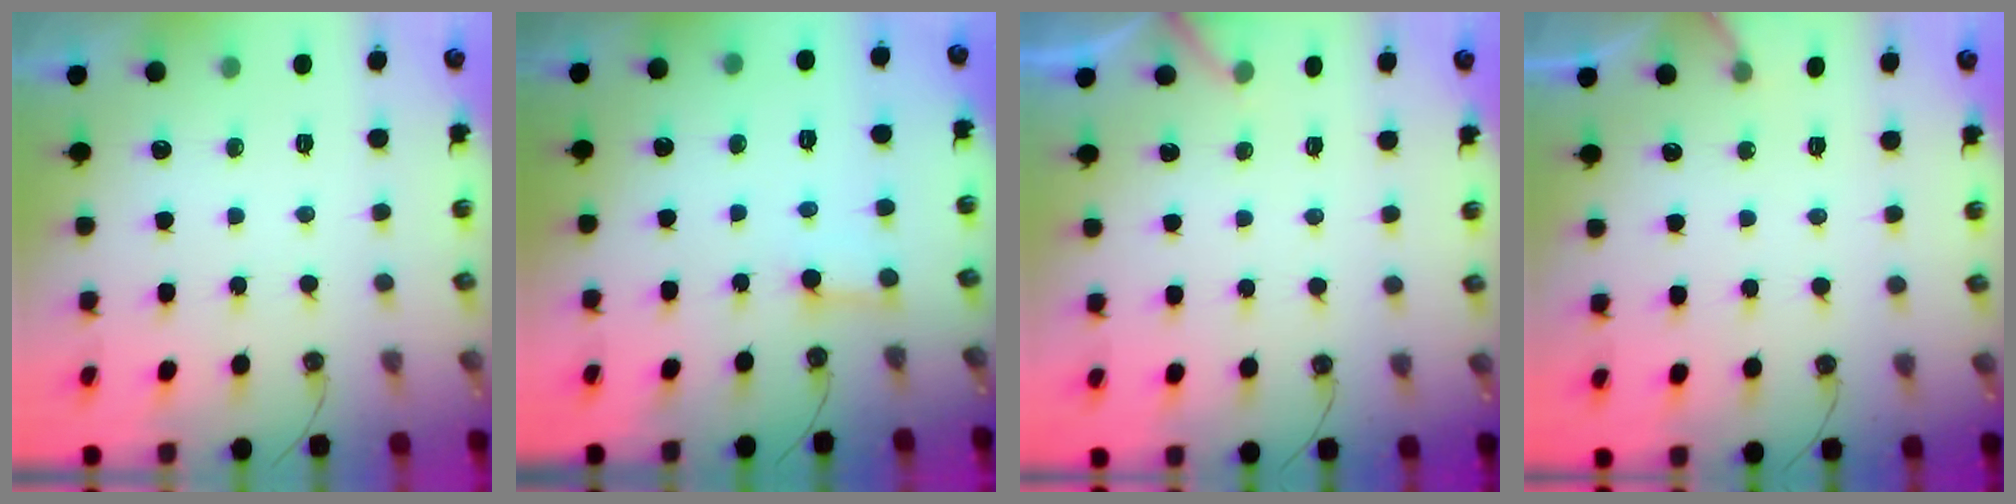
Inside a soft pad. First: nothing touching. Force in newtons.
{"total": 2.8, "press": 2.8, "slide": 0.3}
{"total": 2.8, "press": 2.8, "slide": 0.3}
{"total": 4.0, "press": 4.0, "slide": 0.3}